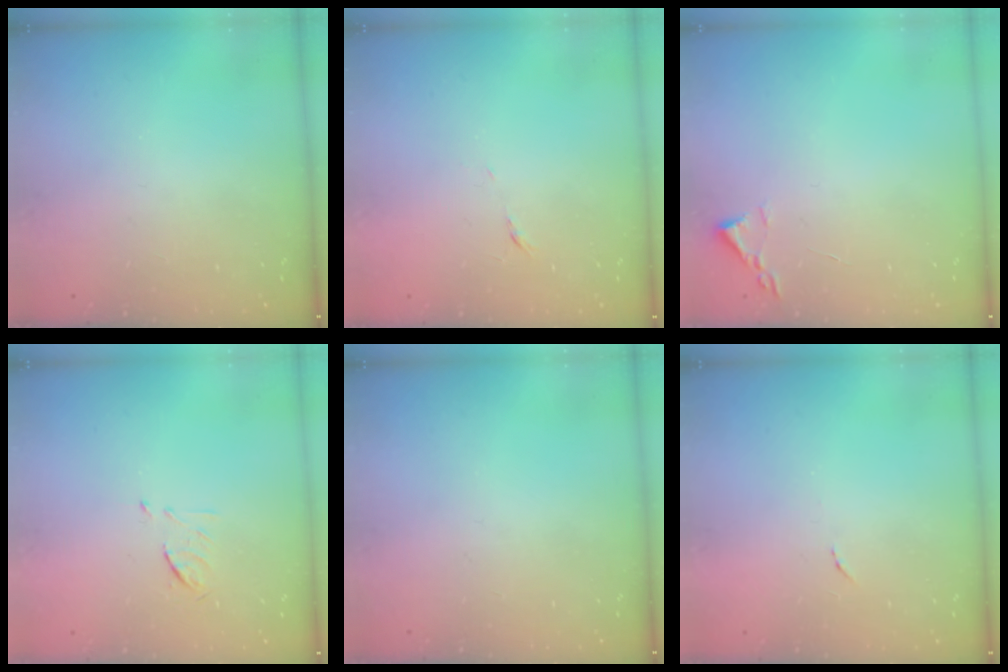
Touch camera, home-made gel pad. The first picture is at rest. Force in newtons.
{"total": 3.9, "press": 3.8, "slide": 0.9}
{"total": 1.8, "press": 1.7, "slide": 0.2}
{"total": 6.3, "press": 6.2, "slide": 1.0}
{"total": 0.0}
{"total": 4.2, "press": 4.2, "slide": 0.3}